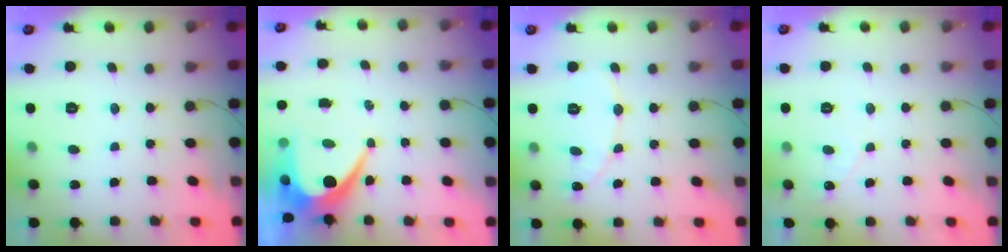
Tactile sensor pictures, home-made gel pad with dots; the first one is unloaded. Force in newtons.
{"total": 9.6, "press": 9.6, "slide": 0.6}
{"total": 7.0, "press": 7.0, "slide": 0.7}
{"total": 2.9, "press": 2.9, "slide": 0.3}